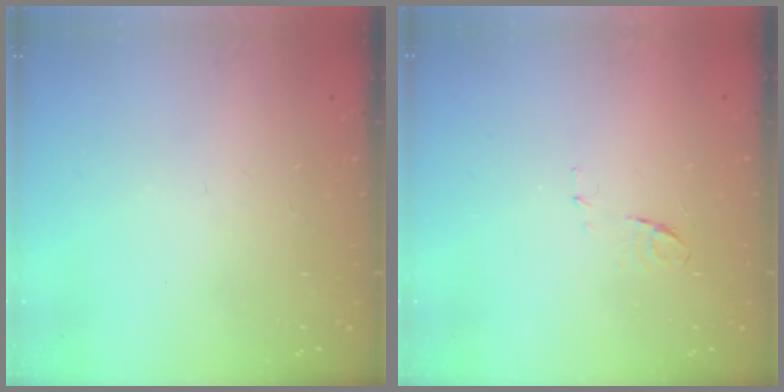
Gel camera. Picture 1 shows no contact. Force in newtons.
{"total": 6.2, "press": 6.2, "slide": 0.5}